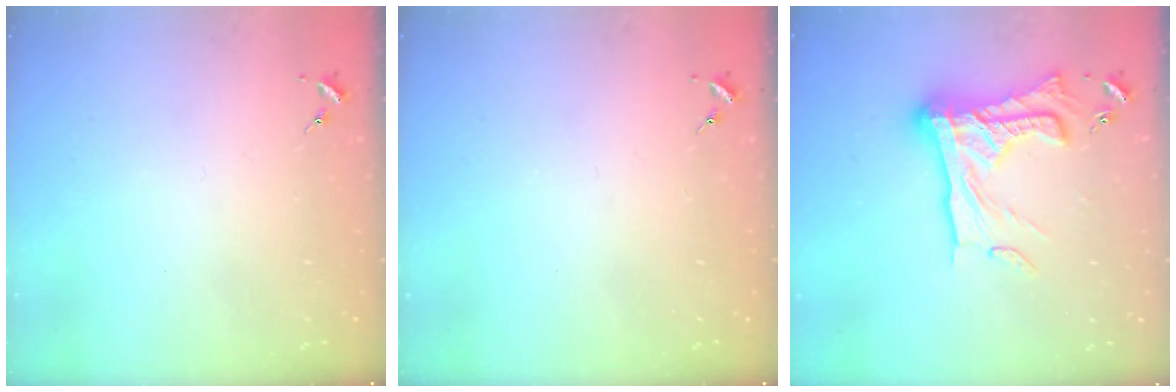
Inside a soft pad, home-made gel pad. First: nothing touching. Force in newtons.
{"total": 0.0}
{"total": 24.7, "press": 24.6, "slide": 2.0}